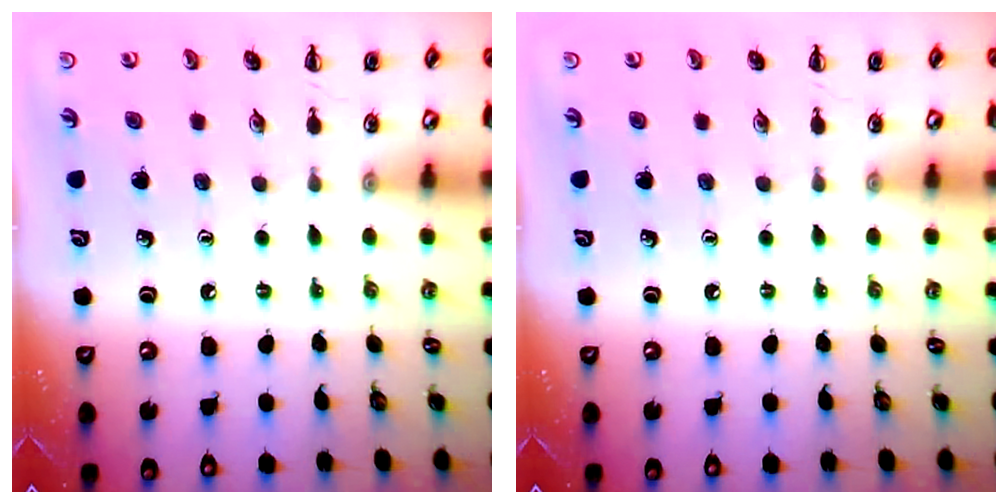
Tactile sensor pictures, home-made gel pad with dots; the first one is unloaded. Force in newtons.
{"total": 0.0}